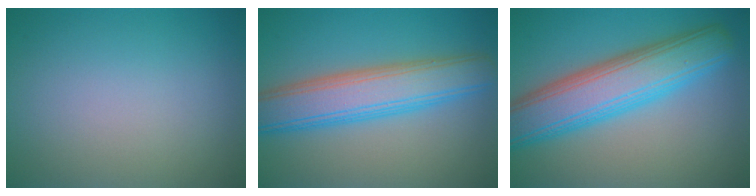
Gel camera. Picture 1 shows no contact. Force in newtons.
{"total": 7.1, "press": 7.1, "slide": 0.4}
{"total": 8.5, "press": 8.5, "slide": 0.2}